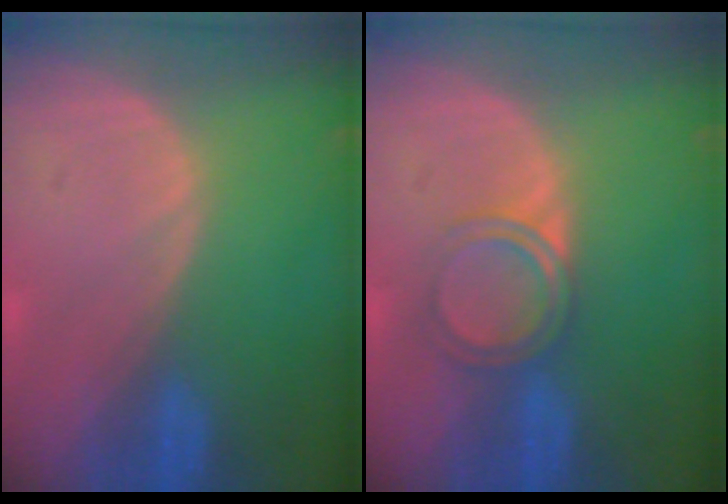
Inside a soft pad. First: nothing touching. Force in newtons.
{"total": 3.7, "press": 3.6, "slide": 0.3}